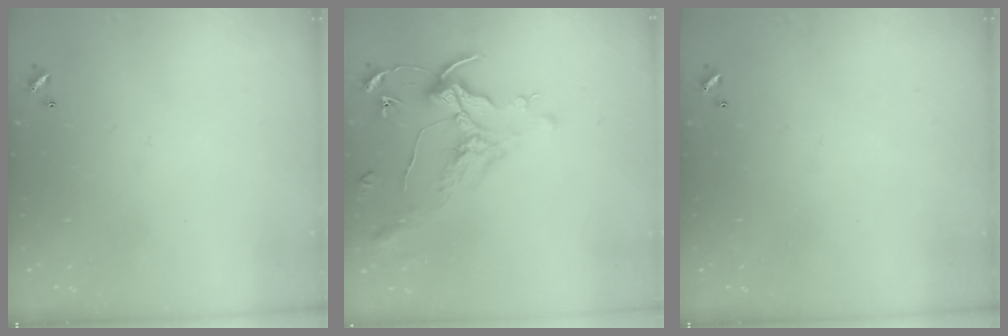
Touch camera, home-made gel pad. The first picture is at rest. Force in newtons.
{"total": 1.6, "press": 1.4, "slide": 0.7}
{"total": 0.0}